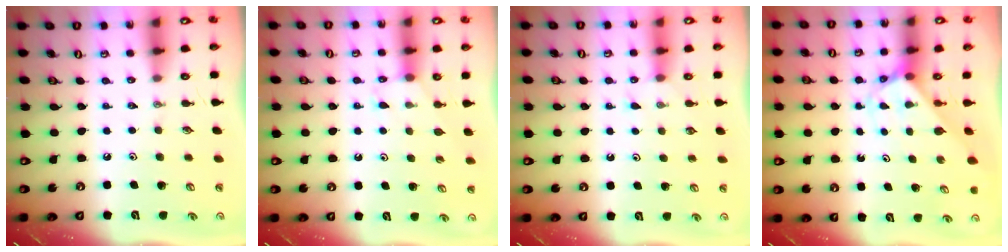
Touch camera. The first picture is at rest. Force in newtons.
{"total": 5.0, "press": 4.9, "slide": 0.6}
{"total": 4.0, "press": 4.0, "slide": 0.5}
{"total": 2.6, "press": 2.6, "slide": 0.2}